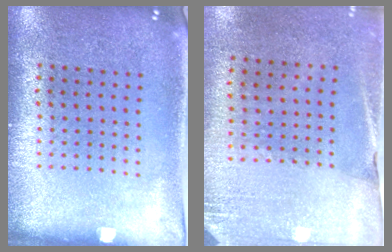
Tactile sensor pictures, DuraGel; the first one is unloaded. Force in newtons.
{"total": 2.7, "press": 2.4, "slide": 1.2}